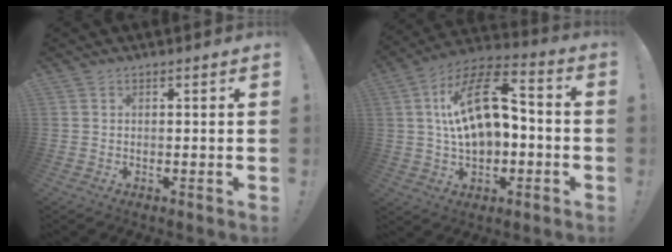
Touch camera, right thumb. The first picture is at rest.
{"total": 18.5, "force": [2.5, 10.4, 15.1], "torque": [-0.248, 0.004, 0.045]}